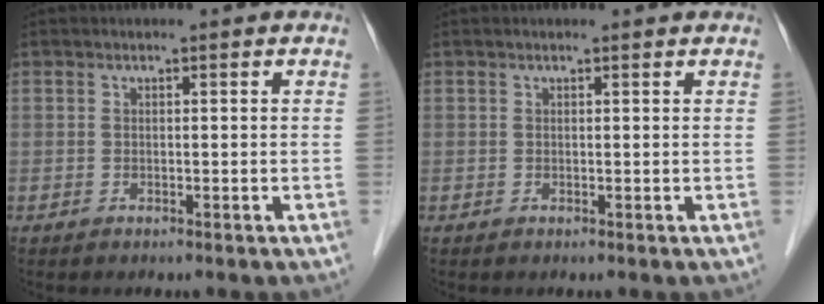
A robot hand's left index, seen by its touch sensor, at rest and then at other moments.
{"total": 1.2, "force": [1.1, 0.1, 0.5], "torque": [-0.013, 0.010, 0.014]}